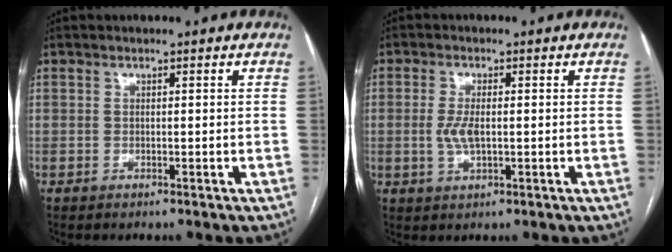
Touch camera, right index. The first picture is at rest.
{"total": 3.7, "force": [-0.2, 1.2, 3.5], "torque": [-0.077, -0.004, -0.003]}